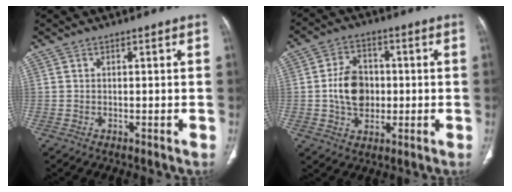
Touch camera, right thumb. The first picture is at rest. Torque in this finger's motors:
{"motor_torque": [0.89, 0.80, 1.16, -0.25, 0.04]}